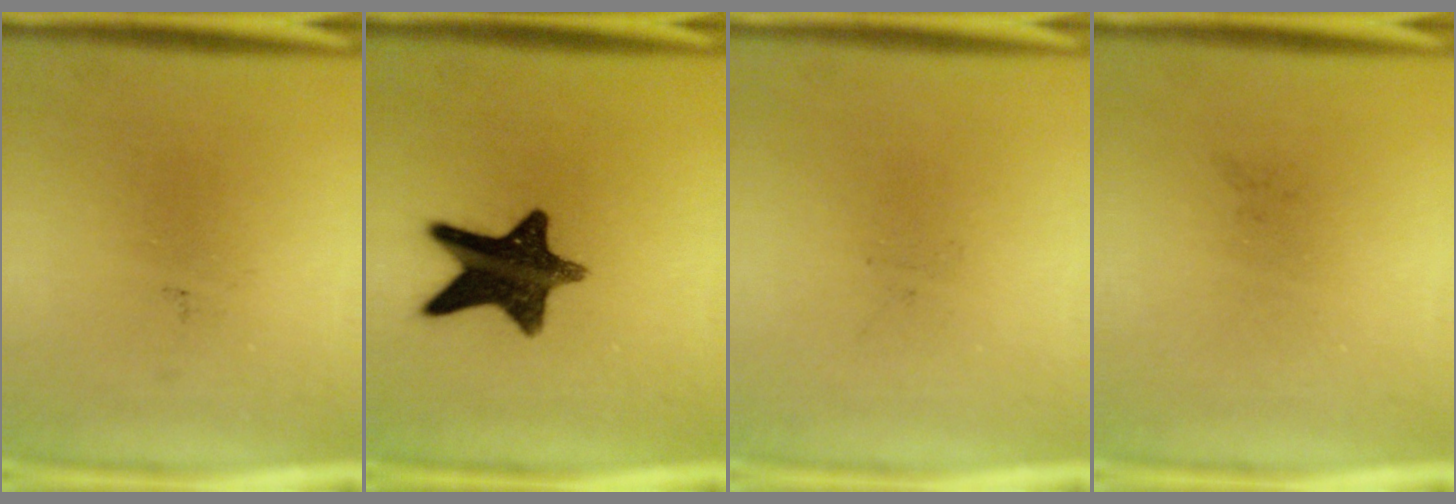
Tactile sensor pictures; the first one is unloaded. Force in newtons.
{"total": 13.5}
{"total": 0.0}
{"total": 0.0}